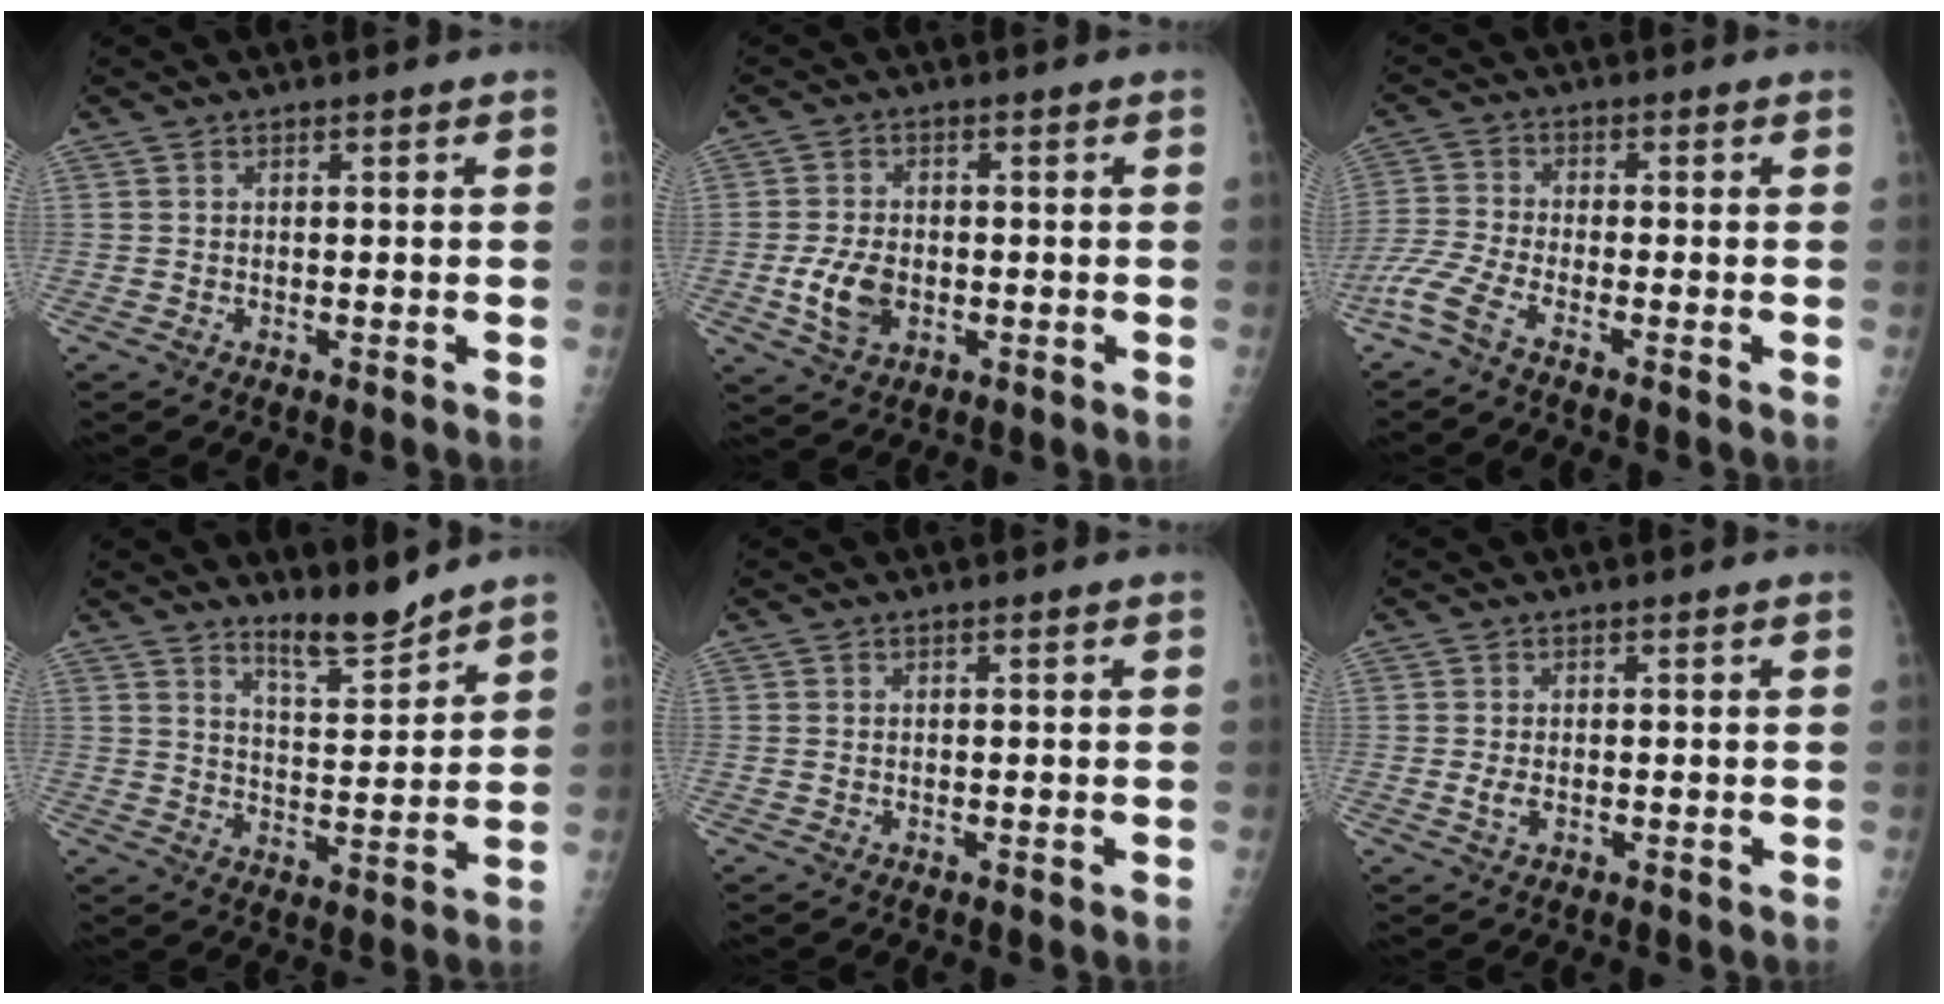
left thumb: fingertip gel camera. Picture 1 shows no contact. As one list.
[{"total": 6.4, "force": [-1.4, 4.3, 4.5], "torque": [-0.079, 0.001, -0.022]}, {"total": 5.7, "force": [-4.0, 0.9, 4.0], "torque": [-0.105, 0.001, -0.097]}, {"total": 6.7, "force": [6.0, 0.8, 2.7], "torque": [-0.031, -0.059, 0.105]}, {"total": 0.0}, {"total": 1.5, "force": [0.0, 0.9, 1.2], "torque": [-0.023, -0.003, 0.003]}]